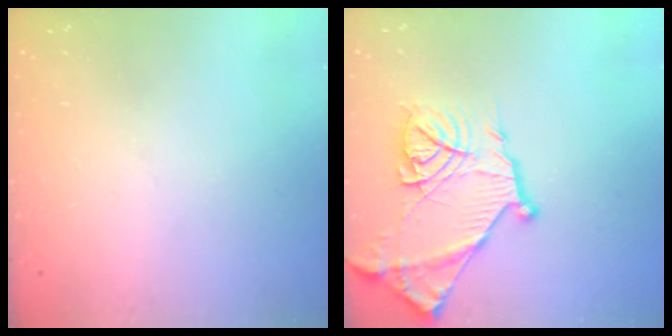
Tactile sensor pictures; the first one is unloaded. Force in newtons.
{"total": 18.2, "press": 18.2, "slide": 1.4}